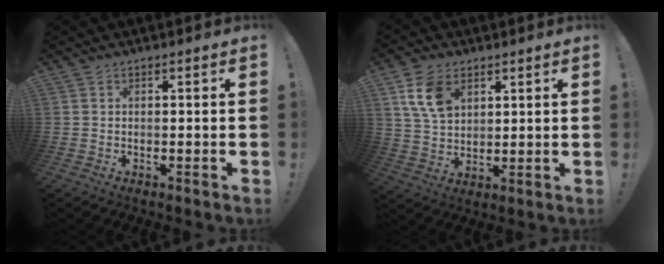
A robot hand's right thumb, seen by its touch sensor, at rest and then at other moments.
{"total": 11.1, "force": [5.1, 7.4, 6.5], "torque": [-0.119, -0.005, 0.099]}